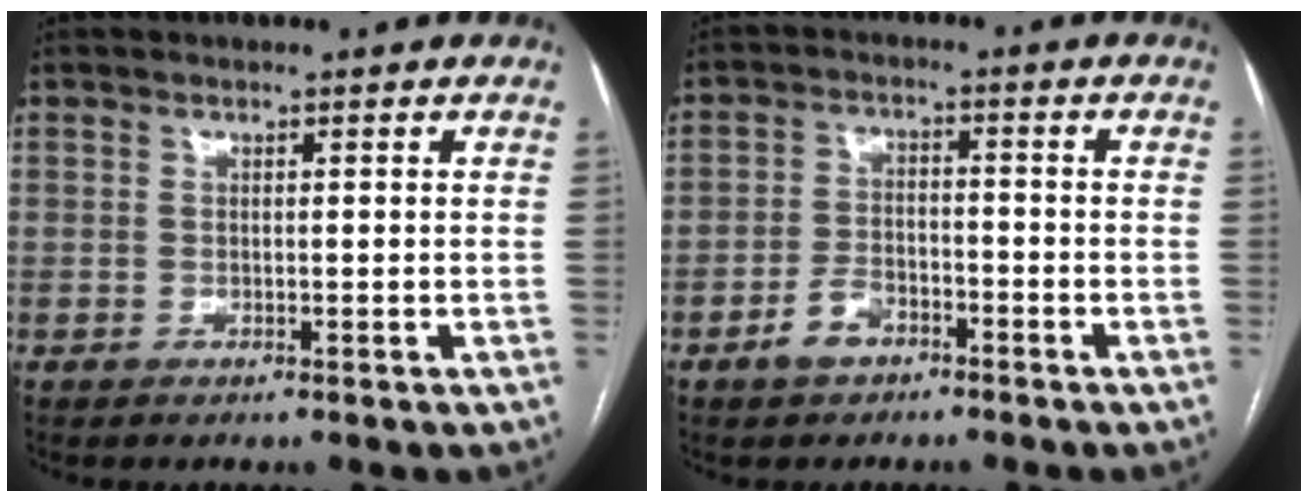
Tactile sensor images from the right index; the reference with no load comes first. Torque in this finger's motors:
{"motor_torque": [0.55, -0.49, 0.06, 0.03]}